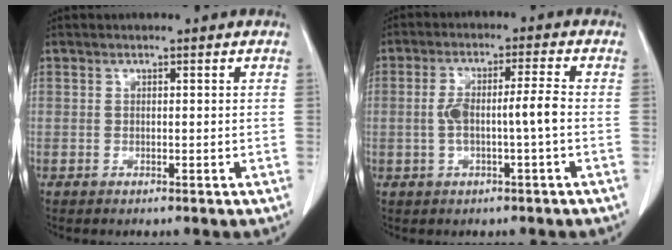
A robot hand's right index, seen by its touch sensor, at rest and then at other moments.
{"total": 5.9, "force": [-0.7, 0.4, 5.9], "torque": [-0.117, 0.020, -0.006]}